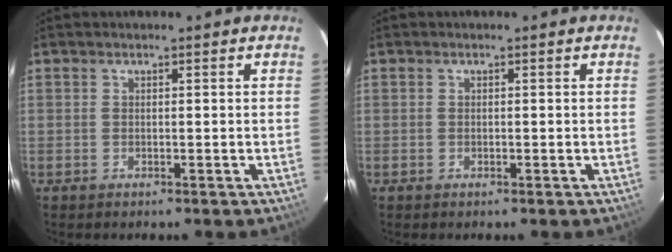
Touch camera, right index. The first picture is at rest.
{"total": 0.0}